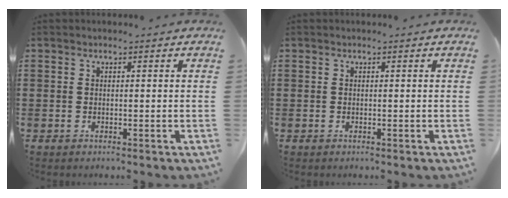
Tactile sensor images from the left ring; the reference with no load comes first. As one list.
[{"total": 0.0}]